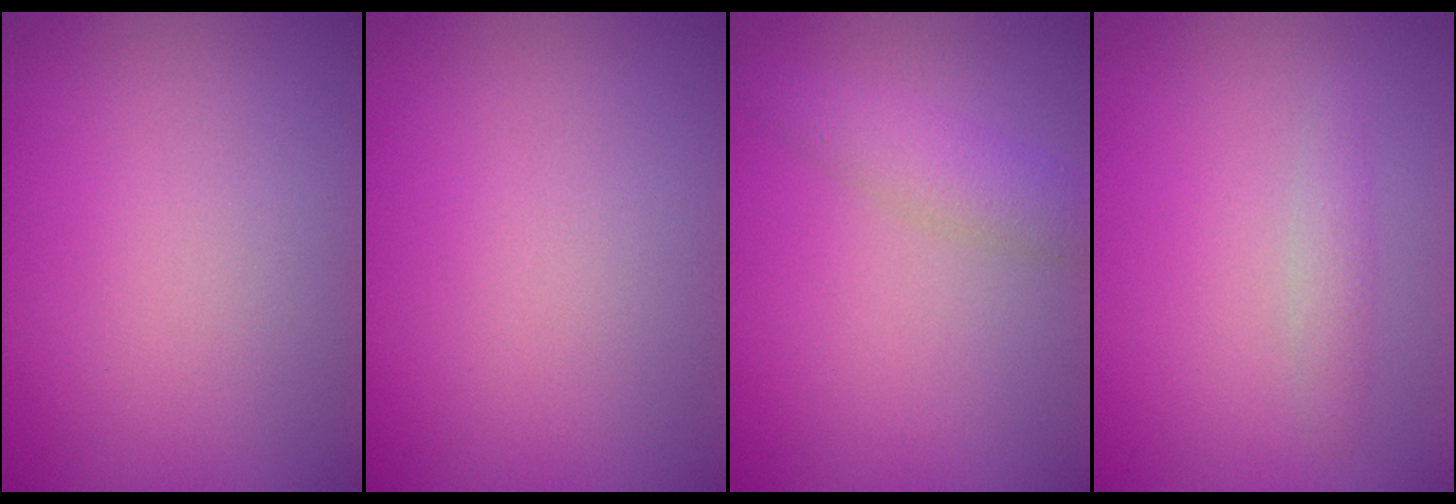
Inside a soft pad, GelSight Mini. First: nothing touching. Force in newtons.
{"total": 0.0}
{"total": 2.6, "press": 2.6, "slide": 0.0}
{"total": 1.3, "press": 1.3, "slide": 0.0}